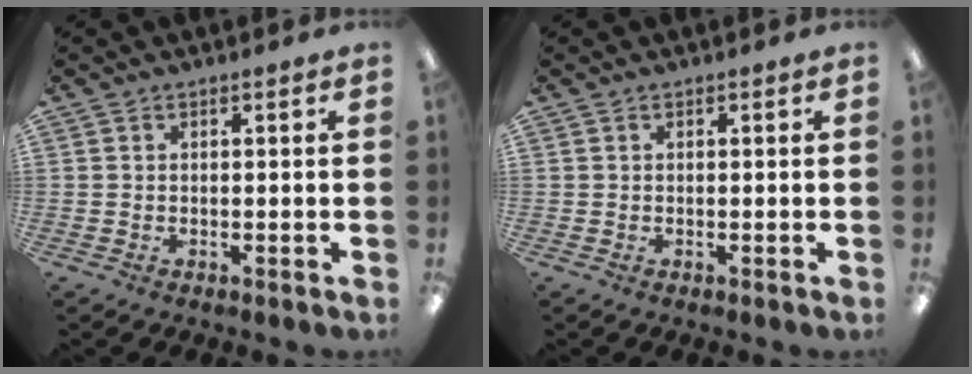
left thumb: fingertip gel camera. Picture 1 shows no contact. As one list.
[{"total": 0.0}]